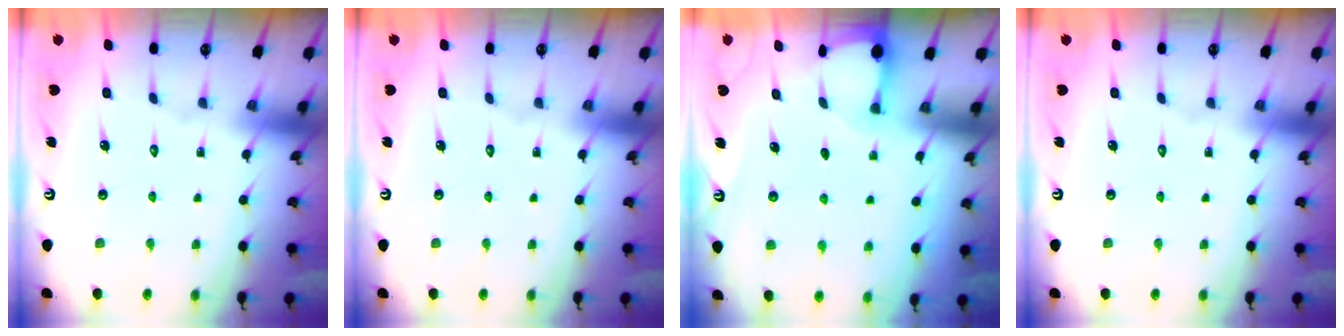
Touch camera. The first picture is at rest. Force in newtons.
{"total": 0.0}
{"total": 1.6, "press": 1.5, "slide": 0.3}
{"total": 0.0}